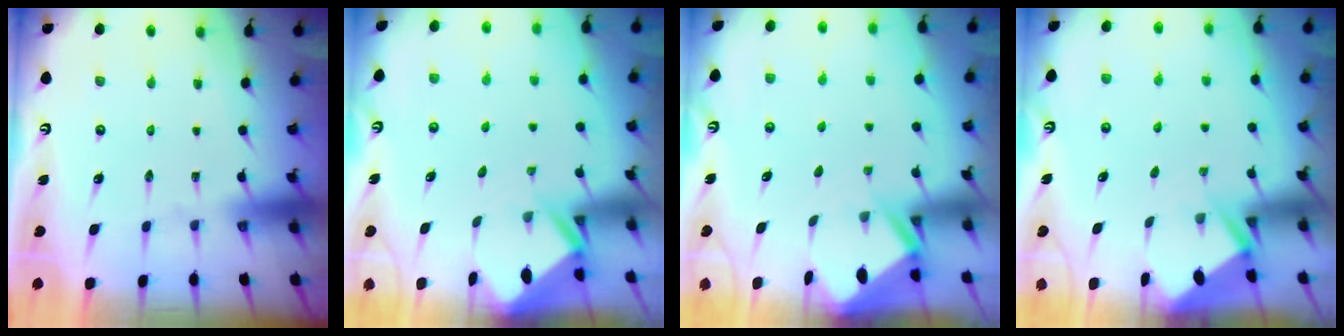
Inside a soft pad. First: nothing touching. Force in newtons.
{"total": 2.4, "press": 2.4, "slide": 0.1}
{"total": 3.0, "press": 3.0, "slide": 0.3}
{"total": 2.6, "press": 2.6, "slide": 0.1}